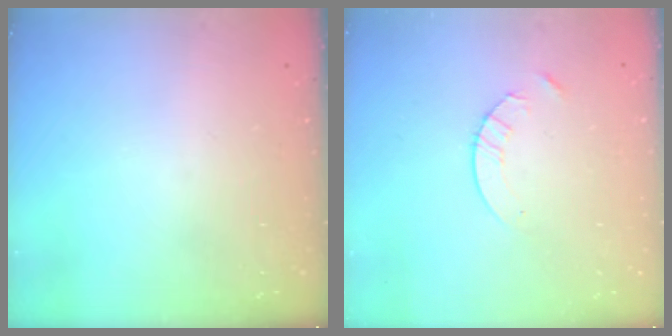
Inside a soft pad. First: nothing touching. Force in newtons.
{"total": 3.8, "press": 3.7, "slide": 0.5}